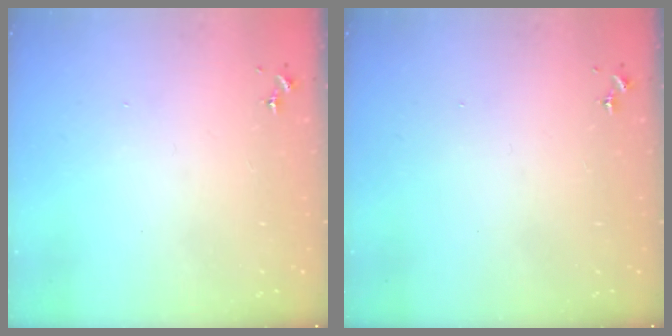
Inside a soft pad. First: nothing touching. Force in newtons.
{"total": 0.0}